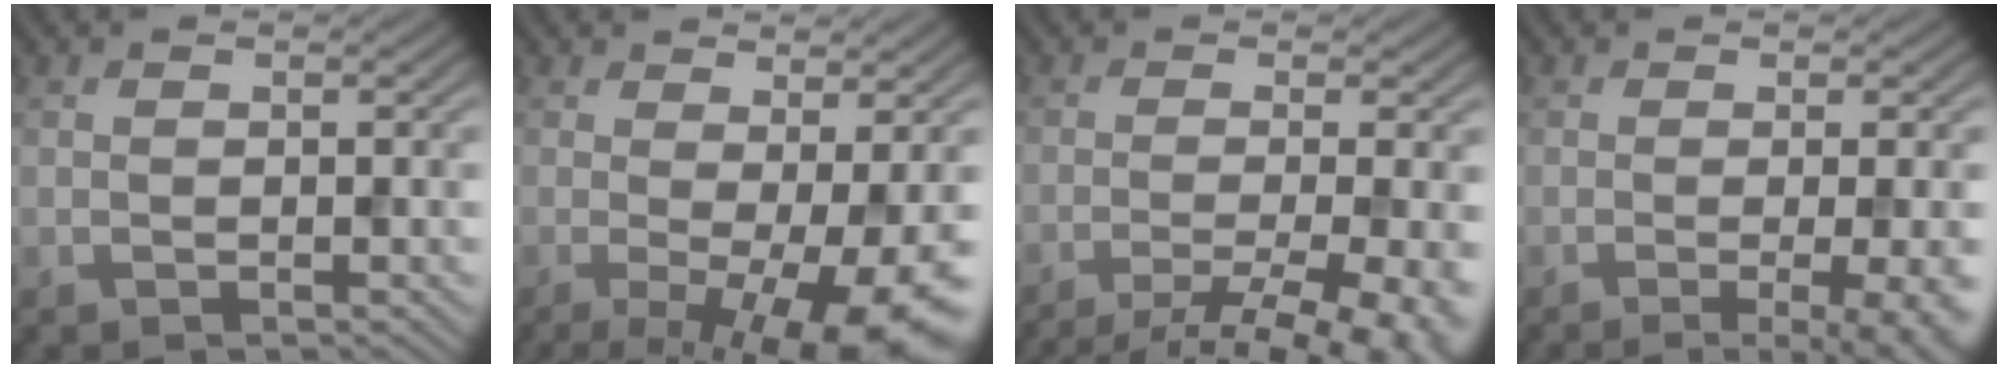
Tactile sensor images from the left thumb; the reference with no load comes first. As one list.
[{"total": 10.4, "force": [-2.5, 2.7, 9.8], "torque": [-0.129, -0.006, -0.028]}, {"total": 9.5, "force": [-5.5, 2.1, 7.5], "torque": [-0.109, -0.013, -0.070]}, {"total": 7.2, "force": [-1.8, 2.0, 6.7], "torque": [-0.082, -0.008, -0.015]}]